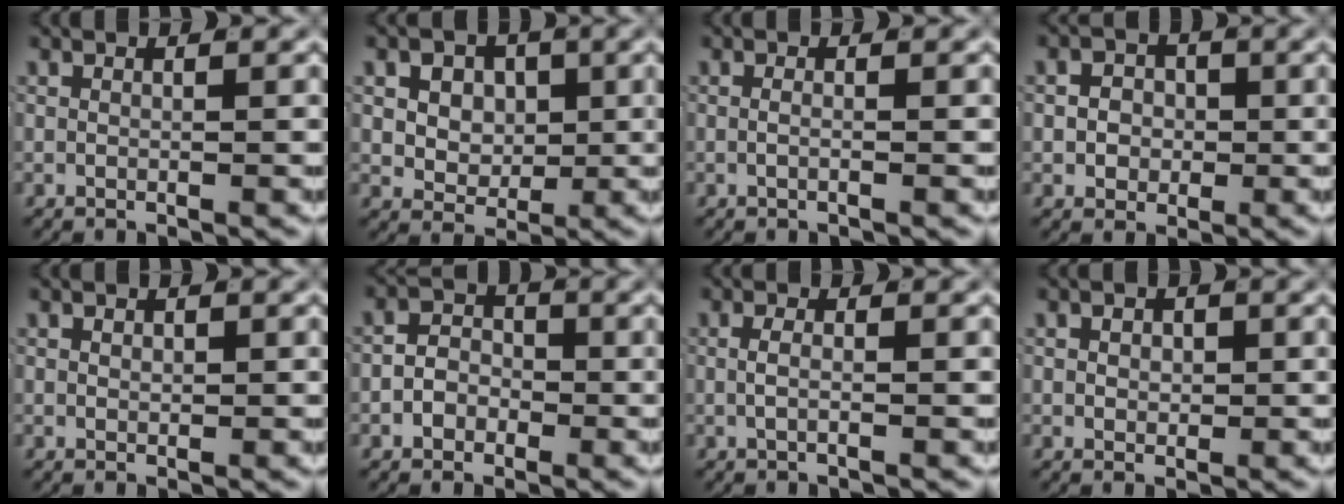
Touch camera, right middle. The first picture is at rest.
{"total": 5.0, "force": [0.1, 4.3, 2.4], "torque": [-0.047, -0.024, 0.009]}
{"total": 0.8, "force": [-0.4, -0.3, 0.6], "torque": [-0.013, -0.002, -0.007]}
{"total": 2.8, "force": [-0.5, 2.4, 1.4], "torque": [-0.010, -0.003, -0.011]}
{"total": 0.5, "force": [0.2, 0.2, 0.4], "torque": [-0.006, -0.004, 0.009]}
{"total": 3.0, "force": [-1.1, 2.6, 1.1], "torque": [-0.008, -0.003, -0.026]}
{"total": 1.3, "force": [-0.5, 0.0, 1.2], "torque": [-0.024, -0.004, -0.008]}
{"total": 1.2, "force": [0.2, 0.9, 0.8], "torque": [-0.007, -0.004, 0.007]}